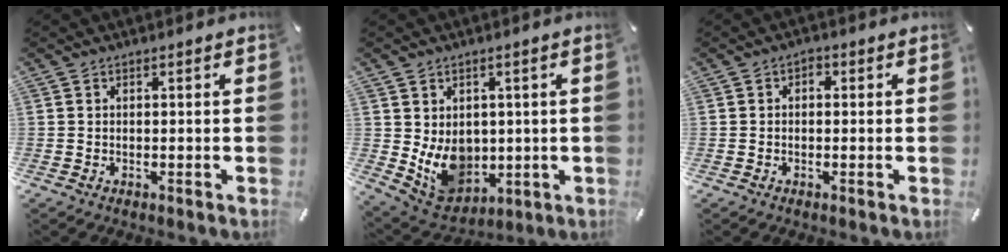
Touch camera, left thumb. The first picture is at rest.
{"total": 9.8, "force": [0.6, 8.6, 4.6], "torque": [-0.085, -0.020, 0.023]}
{"total": 1.7, "force": [-0.5, 1.3, 0.9], "torque": [-0.019, 0.008, -0.011]}